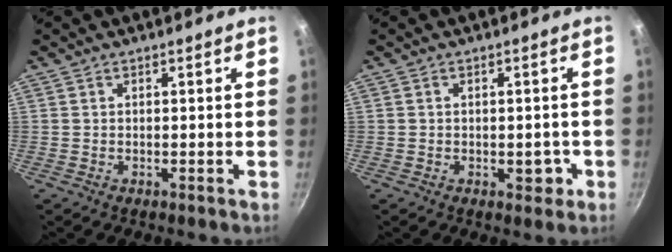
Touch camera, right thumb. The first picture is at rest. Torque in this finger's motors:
{"motor_torque": [0.15, 0.34, -0.22, 0.14, -0.01]}